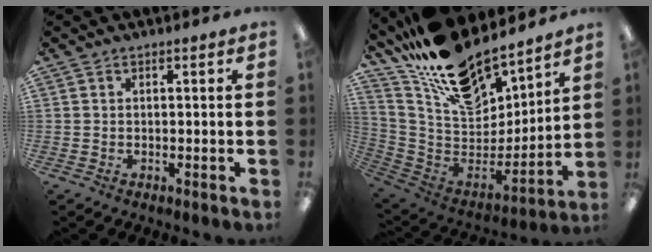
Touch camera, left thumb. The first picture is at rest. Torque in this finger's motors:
{"motor_torque": [1.10, 1.02, 1.39, -1.38, 0.52]}